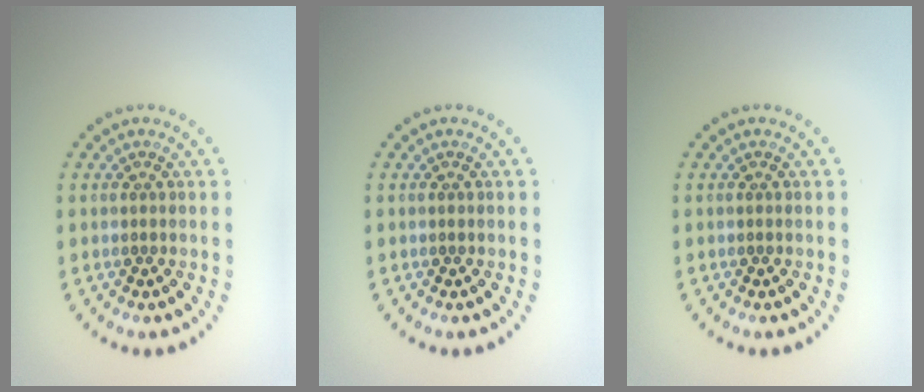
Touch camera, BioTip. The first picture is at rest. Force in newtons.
{"total": 0.0}
{"total": 0.0}